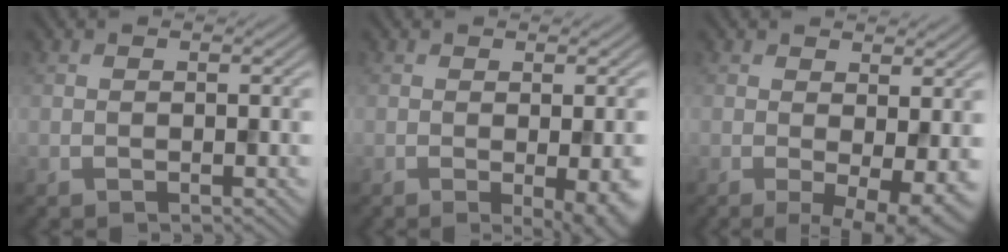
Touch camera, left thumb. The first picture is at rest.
{"total": 6.0, "force": [-1.3, 1.5, 5.6], "torque": [-0.071, -0.012, -0.010]}
{"total": 5.2, "force": [0.0, 1.4, 5.0], "torque": [-0.075, -0.012, 0.007]}